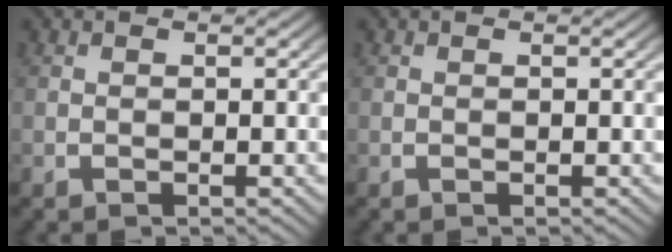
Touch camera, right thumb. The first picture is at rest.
{"total": 0.0}